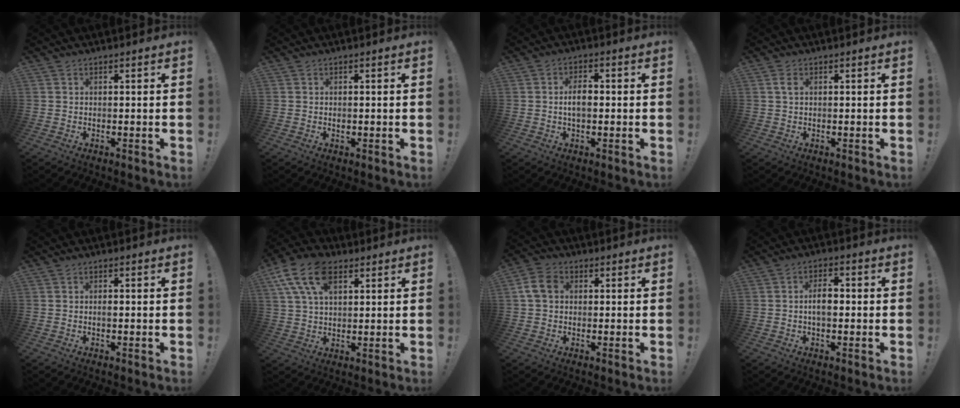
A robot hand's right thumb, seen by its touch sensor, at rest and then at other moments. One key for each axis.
{"total": 0.6, "fx": -0.1, "fy": 0.5, "fz": 0.2, "tx": -0.001, "ty": 0.002, "tz": -0.003}
{"total": 4.9, "fx": -0.2, "fy": 2.5, "fz": 4.2, "tx": -0.067, "ty": 0.004, "tz": -0.009}
{"total": 2.2, "fx": 0.8, "fy": 1.4, "fz": 1.5, "tx": -0.027, "ty": 0.003, "tz": 0.014}
{"total": 0.8, "fx": -0.3, "fy": 0.3, "fz": 0.7, "tx": -0.006, "ty": -0.002, "tz": -0.007}
{"total": 14.0, "fx": 6.4, "fy": 8.0, "fz": 9.6, "tx": -0.185, "ty": -0.008, "tz": 0.119}
{"total": 7.5, "fx": 1.2, "fy": 5.4, "fz": 5.0, "tx": -0.099, "ty": 0.013, "tz": 0.028}
{"total": 5.8, "fx": -0.3, "fy": 3.1, "fz": 4.9, "tx": -0.072, "ty": 0.005, "tz": -0.012}